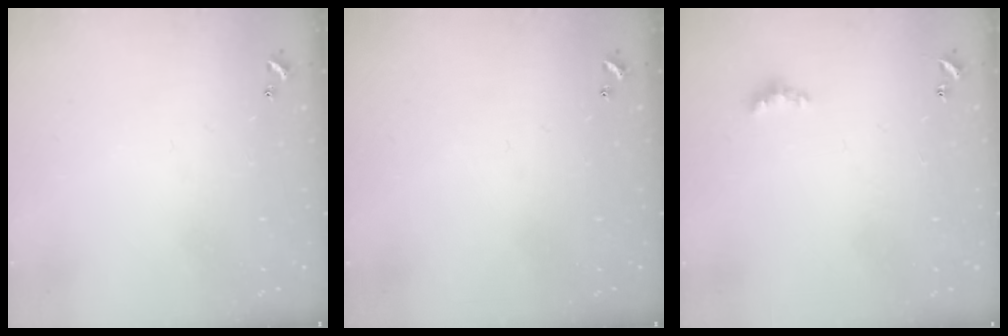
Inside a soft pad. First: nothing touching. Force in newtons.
{"total": 0.0}
{"total": 4.1, "press": 4.1, "slide": 0.4}